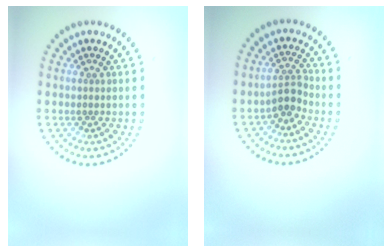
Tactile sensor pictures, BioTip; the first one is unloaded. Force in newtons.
{"total": 2.1, "press": 1.4, "slide": 1.5}